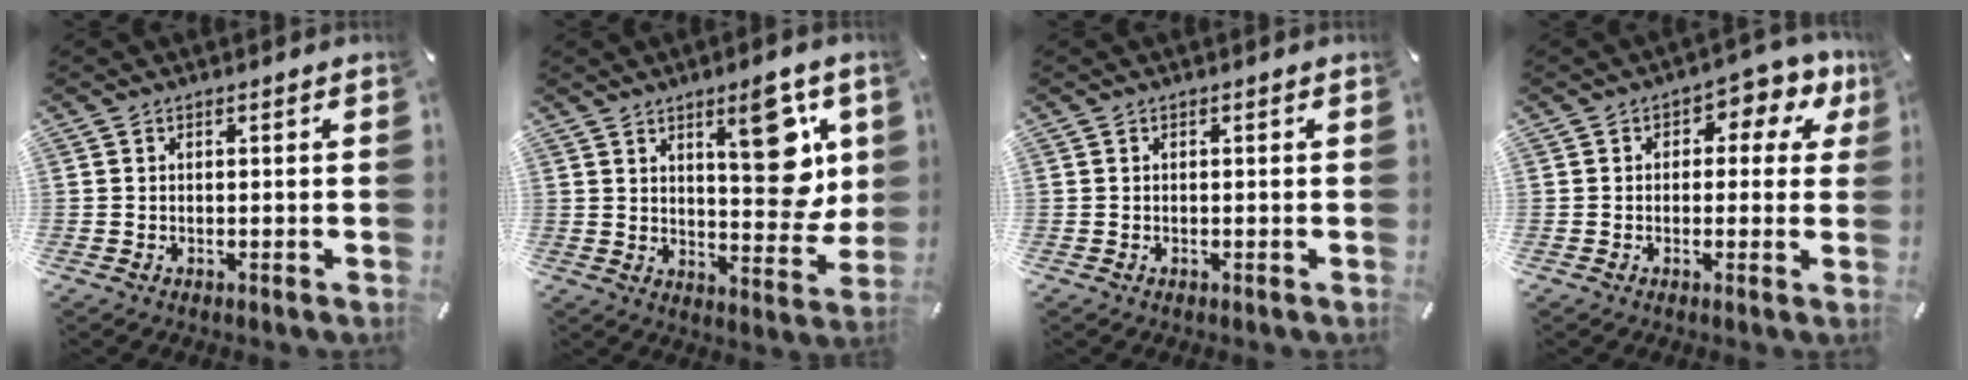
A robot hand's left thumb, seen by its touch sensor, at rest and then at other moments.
{"total": 15.6, "force": [6.6, 6.9, 12.4], "torque": [-0.135, -0.041, 0.102]}
{"total": 0.0}
{"total": 5.5, "force": [1.3, 3.8, 3.8], "torque": [-0.043, -0.003, 0.012]}